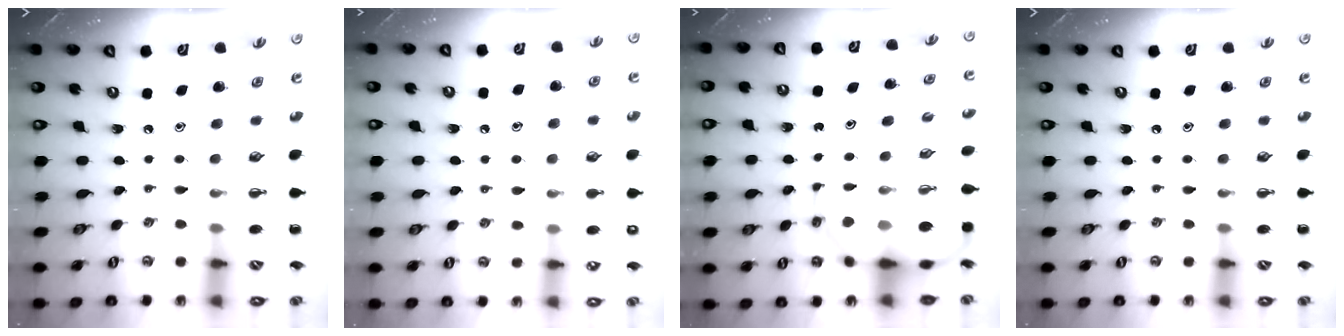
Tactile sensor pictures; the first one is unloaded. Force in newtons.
{"total": 7.8, "press": 7.5, "slide": 2.2}
{"total": 10.3, "press": 9.9, "slide": 3.1}
{"total": 0.0}